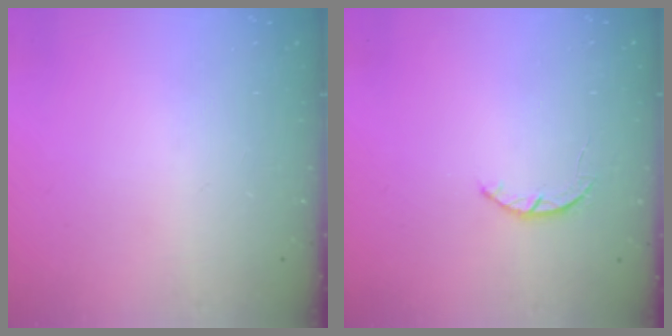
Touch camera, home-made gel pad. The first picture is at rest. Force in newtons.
{"total": 2.5, "press": 2.5, "slide": 0.5}